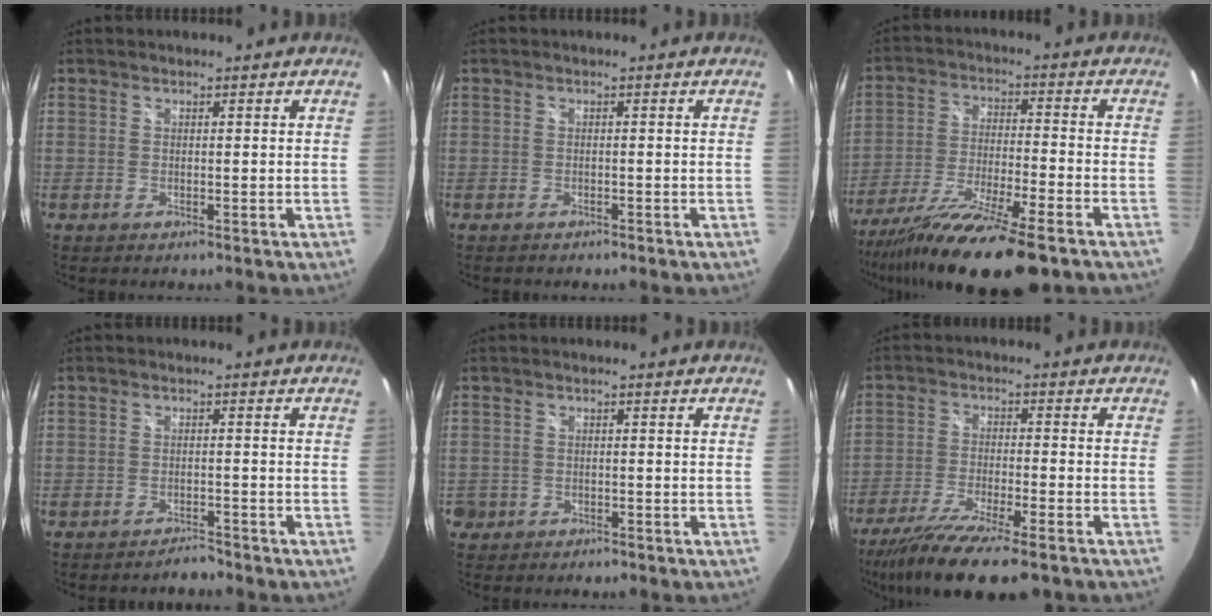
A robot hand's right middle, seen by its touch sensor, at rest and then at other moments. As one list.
[{"total": 0.9, "force": [-0.9, 0.3, 0.2], "torque": [-0.006, -0.001, -0.012]}, {"total": 19.0, "force": [-14.3, 1.8, 12.3], "torque": [-0.236, -0.051, -0.244]}, {"total": 2.1, "force": [-2.1, 0.5, 0.2], "torque": [-0.007, -0.002, -0.033]}, {"total": 2.9, "force": [-1.3, 2.5, 0.7], "torque": [-0.025, 0.000, -0.019]}, {"total": 13.7, "force": [-10.5, 1.8, 8.6], "torque": [-0.179, -0.040, -0.182]}]